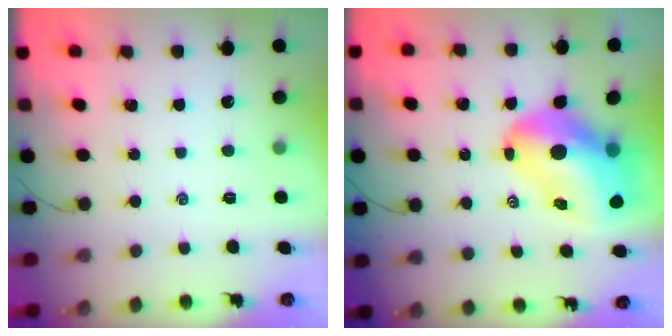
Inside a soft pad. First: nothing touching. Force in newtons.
{"total": 15.4, "press": 14.7, "slide": 4.6}